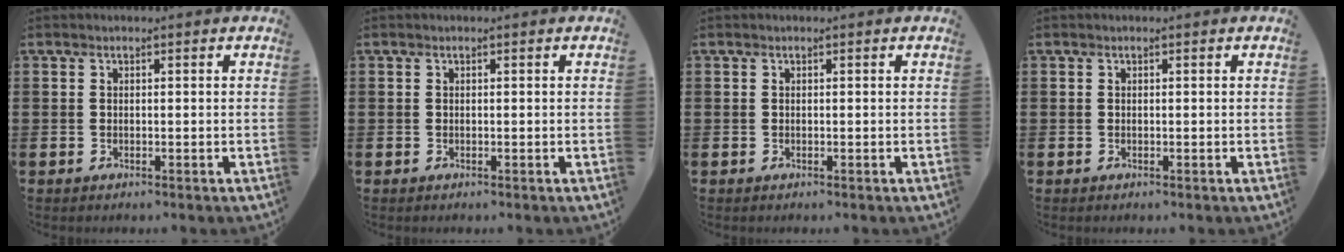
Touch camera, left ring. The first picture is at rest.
{"total": 0.0}
{"total": 0.0}
{"total": 0.0}